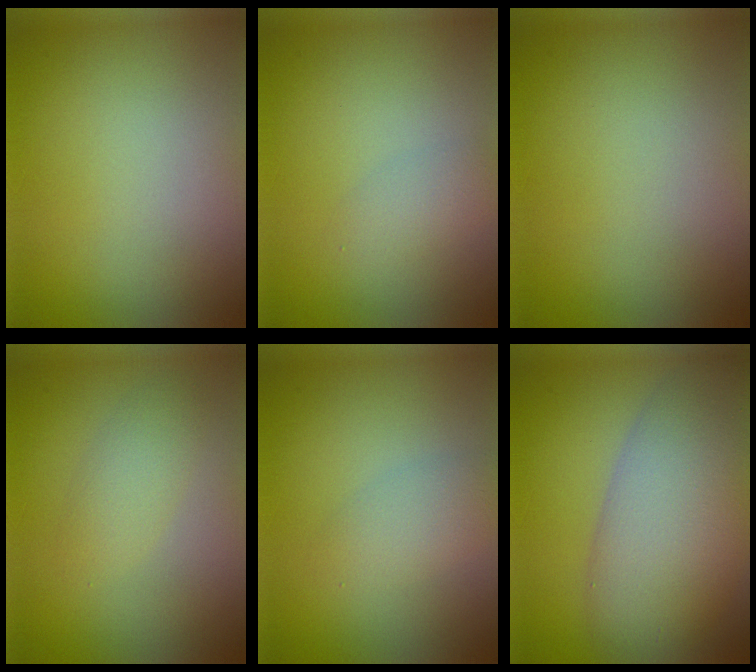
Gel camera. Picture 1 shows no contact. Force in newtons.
{"total": 1.6, "press": 1.6, "slide": 0.1}
{"total": 0.0}
{"total": 2.2, "press": 2.2, "slide": 0.0}
{"total": 2.3, "press": 2.3, "slide": 0.1}
{"total": 10.3, "press": 10.3, "slide": 0.5}